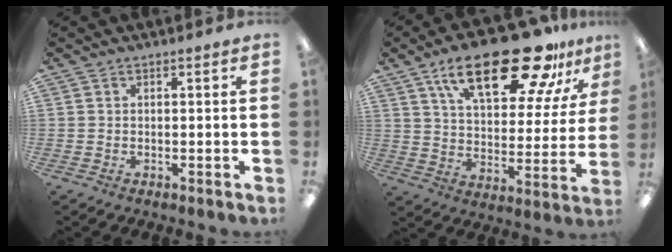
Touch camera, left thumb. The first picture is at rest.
{"total": 25.6, "force": [16.0, 10.2, 17.3], "torque": [-0.264, -0.081, 0.263]}